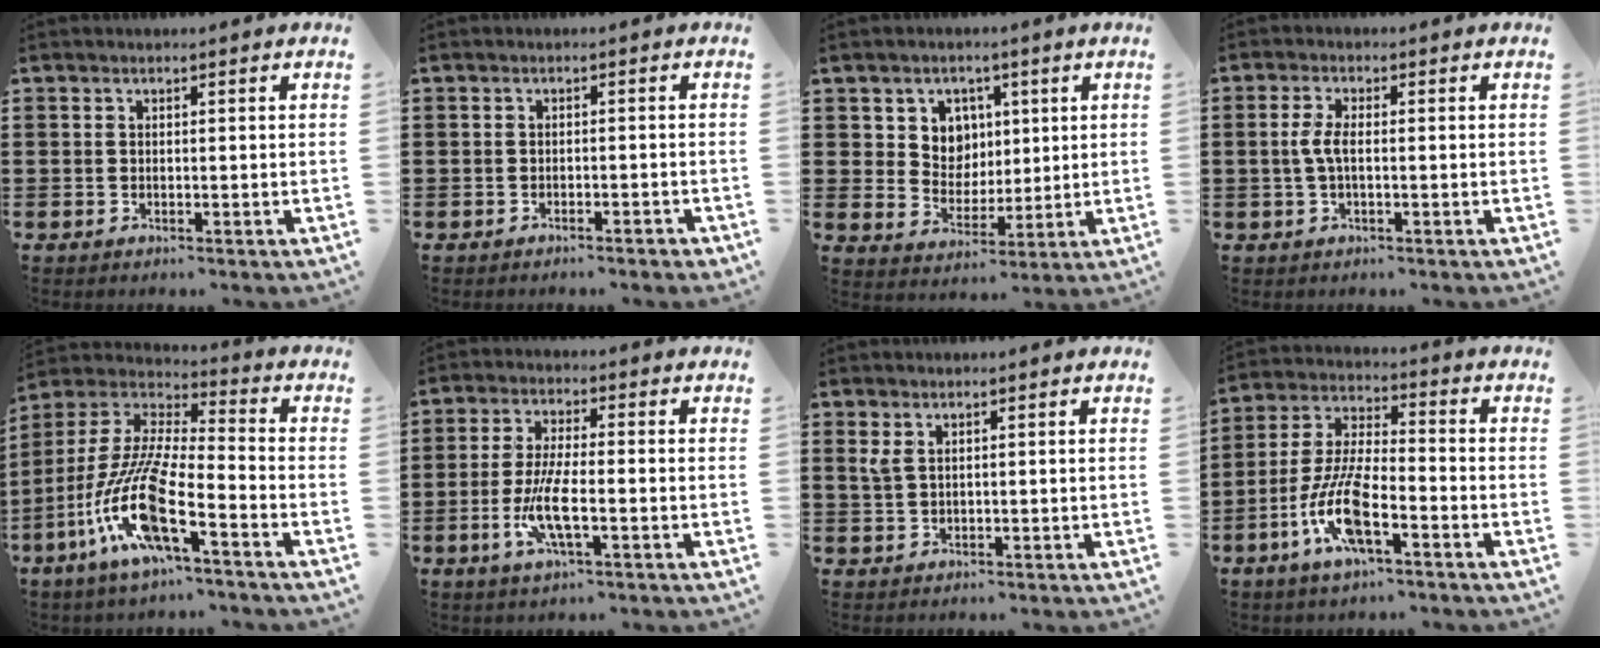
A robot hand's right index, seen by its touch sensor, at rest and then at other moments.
{"total": 1.1, "force": [-1.0, 0.0, 0.4], "torque": [-0.010, 0.000, -0.021]}
{"total": 5.9, "force": [2.4, 5.2, 1.5], "torque": [-0.049, 0.008, 0.041]}
{"total": 3.3, "force": [-0.3, 1.0, 3.1], "torque": [-0.079, -0.006, -0.013]}
{"total": 13.4, "force": [-7.6, 2.1, 10.8], "torque": [-0.247, -0.019, -0.156]}
{"total": 7.1, "force": [-2.3, 1.6, 6.6], "torque": [-0.142, -0.014, -0.048]}
{"total": 2.0, "force": [1.2, 0.8, 1.4], "torque": [-0.030, 0.004, 0.020]}
{"total": 10.2, "force": [-4.6, 3.2, 8.6], "torque": [-0.199, -0.005, -0.090]}